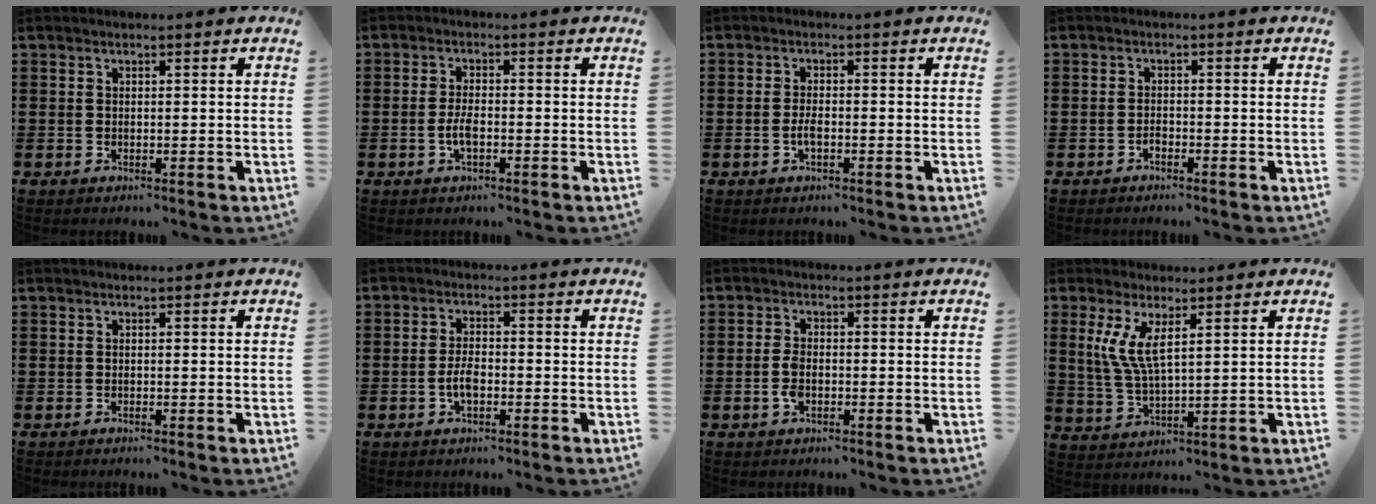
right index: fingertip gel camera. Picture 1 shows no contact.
{"total": 3.4, "force": [-1.0, 1.3, 3.0], "torque": [-0.069, -0.002, -0.022]}
{"total": 2.5, "force": [-0.7, 0.9, 2.2], "torque": [-0.049, -0.001, -0.016]}
{"total": 1.1, "force": [-0.8, 0.5, 0.6], "torque": [-0.014, -0.002, -0.016]}
{"total": 0.0}
{"total": 3.7, "force": [-1.1, 1.7, 3.1], "torque": [-0.071, 0.000, -0.022]}
{"total": 3.0, "force": [-0.9, 1.5, 2.5], "torque": [-0.062, -0.003, -0.019]}
{"total": 5.9, "force": [2.4, 1.7, 5.2], "torque": [-0.117, -0.003, 0.040]}